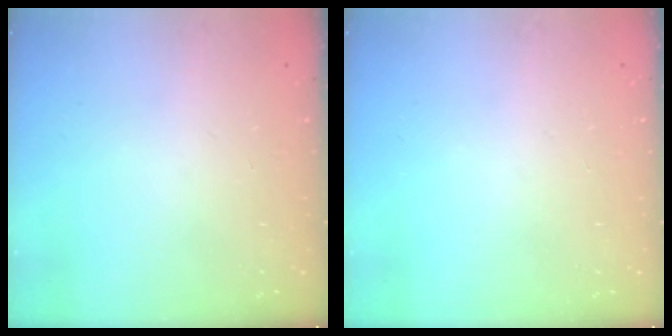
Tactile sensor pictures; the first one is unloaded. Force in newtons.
{"total": 0.0}